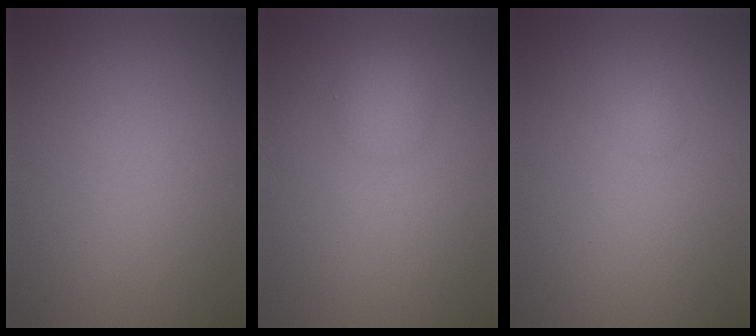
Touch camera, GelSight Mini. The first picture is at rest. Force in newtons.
{"total": 2.0, "press": 2.0, "slide": 0.0}
{"total": 0.5, "press": 0.5, "slide": 0.0}